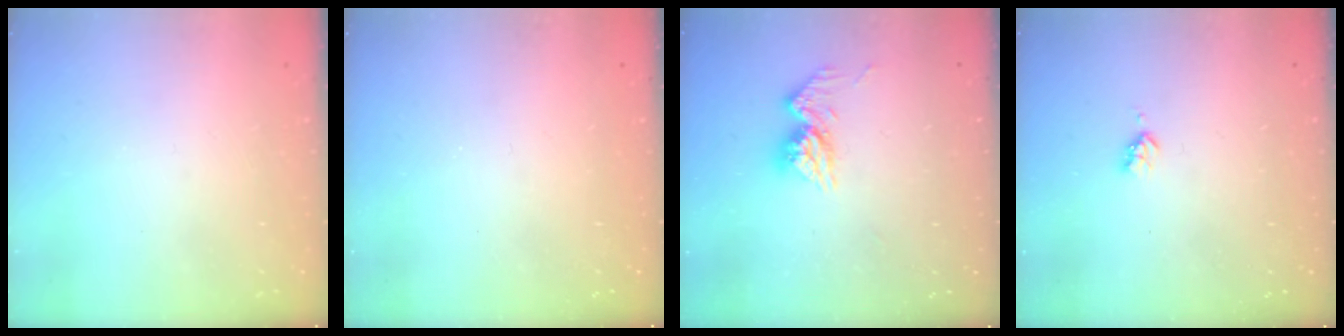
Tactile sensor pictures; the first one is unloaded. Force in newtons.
{"total": 0.0}
{"total": 10.3, "press": 10.3, "slide": 0.9}
{"total": 2.9, "press": 2.9, "slide": 0.5}